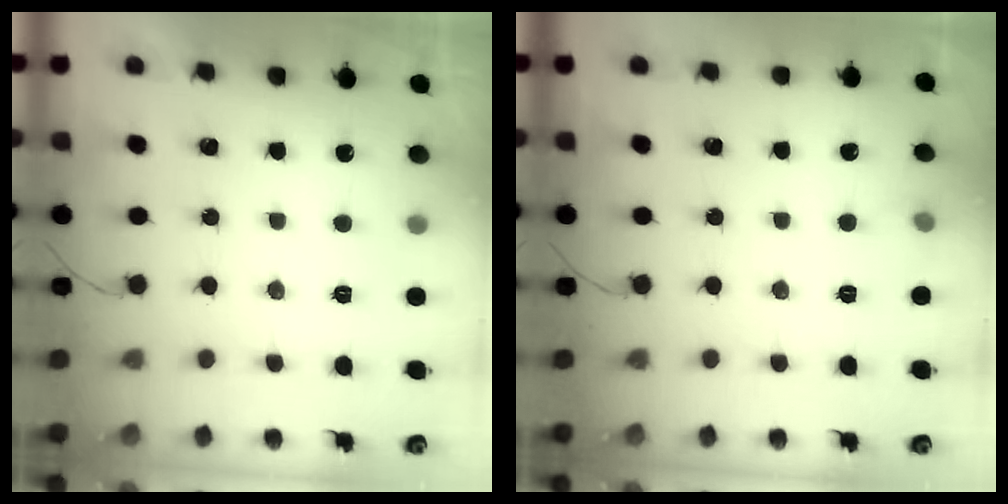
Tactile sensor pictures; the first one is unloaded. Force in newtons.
{"total": 5.0, "press": 3.7, "slide": 3.3}